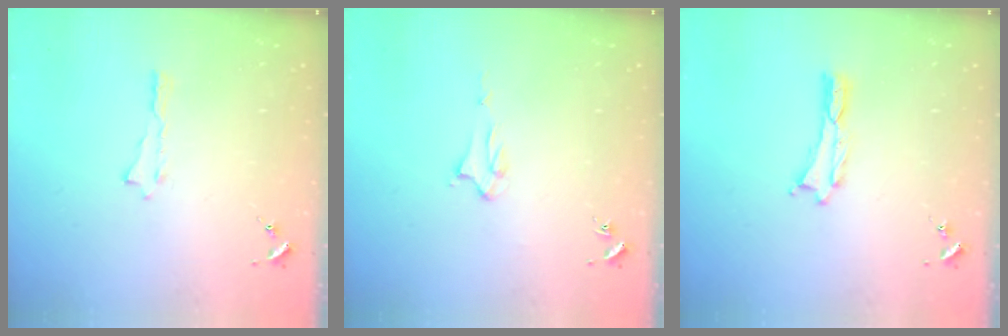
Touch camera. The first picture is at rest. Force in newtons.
{"total": 1.9, "press": 1.9, "slide": 0.1}
{"total": 0.0}